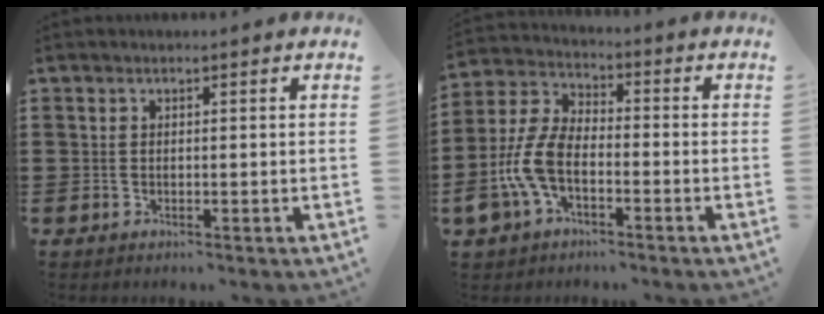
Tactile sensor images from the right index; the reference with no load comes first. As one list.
[{"total": 8.3, "force": [-3.2, 4.6, 6.1], "torque": [-0.162, -0.003, -0.070]}]